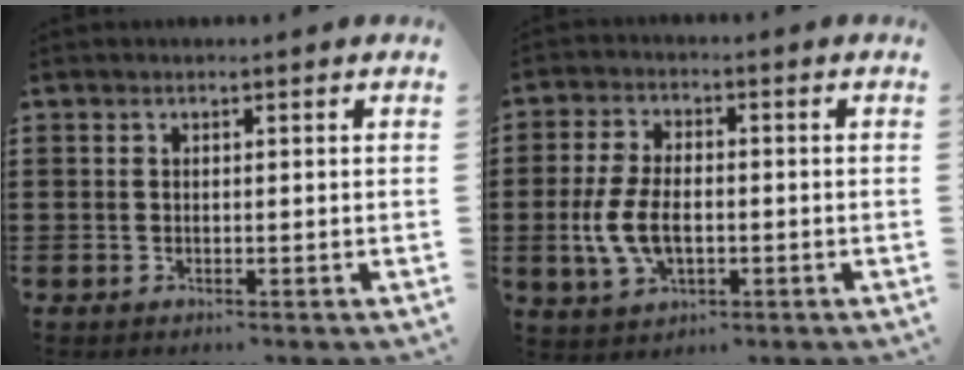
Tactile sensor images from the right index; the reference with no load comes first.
{"total": 7.5, "force": [-1.3, 4.2, 6.1], "torque": [-0.149, -0.003, -0.031]}